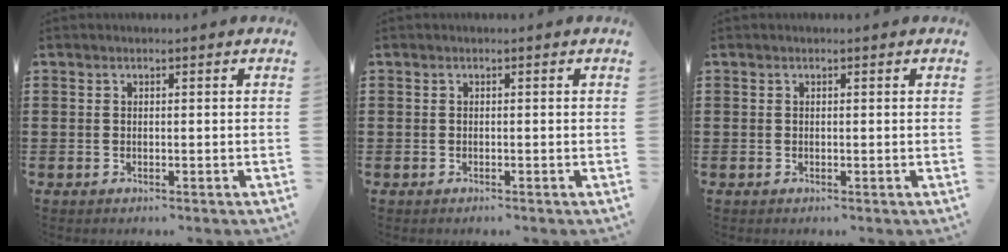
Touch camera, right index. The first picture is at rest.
{"total": 0.0}
{"total": 0.0}